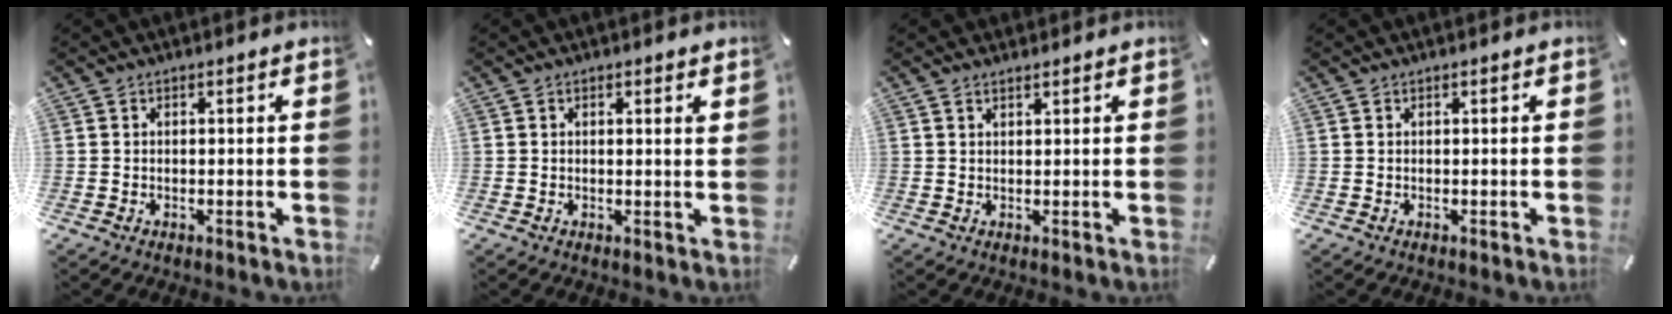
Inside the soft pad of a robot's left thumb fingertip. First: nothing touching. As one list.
[{"total": 1.1, "force": [0.5, 0.1, 1.0], "torque": [-0.012, -0.004, 0.007]}, {"total": 1.2, "force": [1.0, 0.5, 0.6], "torque": [-0.013, -0.002, 0.019]}, {"total": 0.0}]